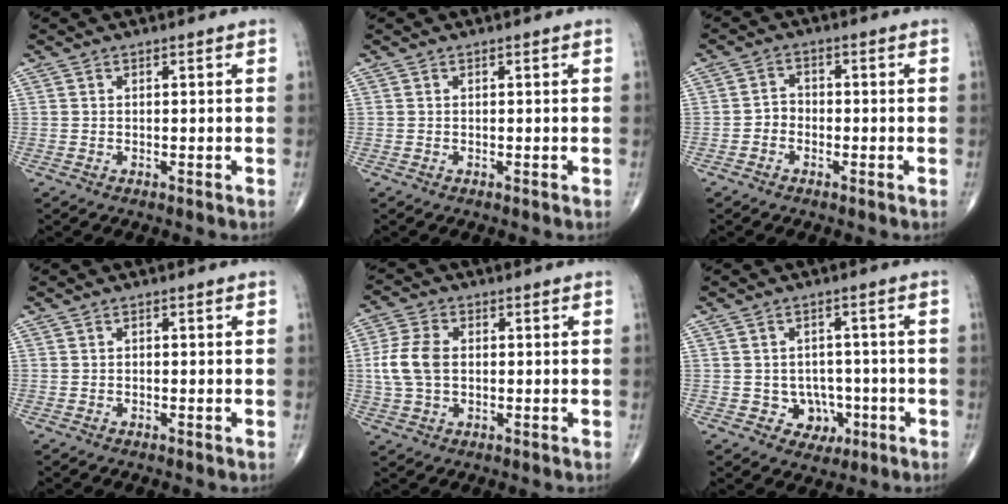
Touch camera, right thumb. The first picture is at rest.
{"total": 0.0}
{"total": 2.7, "force": [-1.2, 2.2, 1.0], "torque": [-0.003, 0.013, -0.030]}
{"total": 0.0}
{"total": 7.7, "force": [0.2, 5.0, 5.8], "torque": [-0.126, 0.011, 0.003]}
{"total": 5.7, "force": [-1.7, 5.0, 2.1], "torque": [0.007, 0.016, -0.017]}